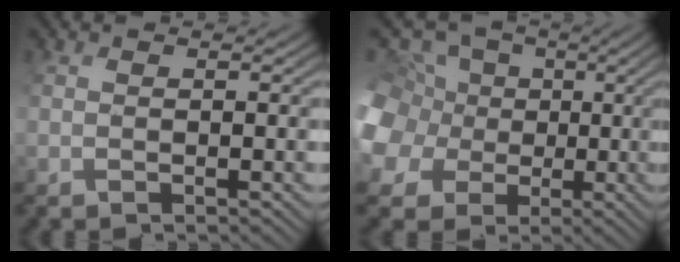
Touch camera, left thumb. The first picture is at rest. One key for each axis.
{"total": 9.5, "fx": -0.2, "fy": 9.2, "fz": 2.5, "tx": -0.137, "ty": 0.006, "tz": -0.015}